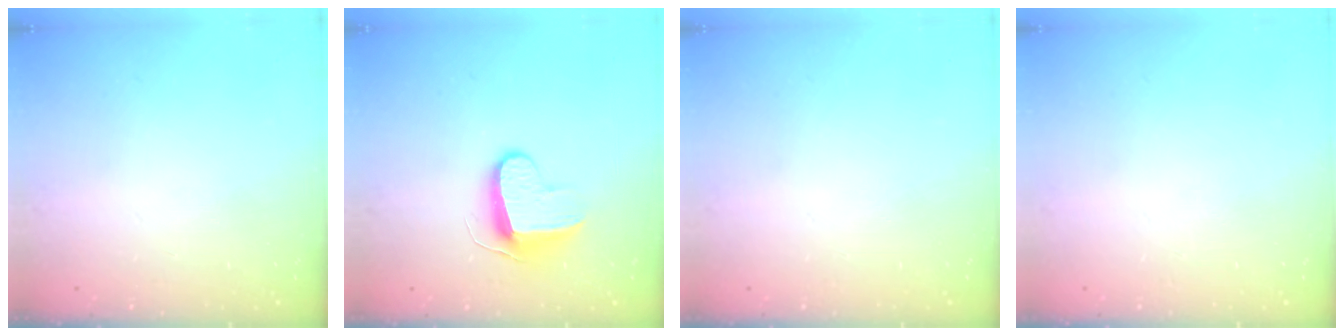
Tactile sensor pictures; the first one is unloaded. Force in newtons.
{"total": 8.8, "press": 8.7, "slide": 0.5}
{"total": 0.0}
{"total": 0.0}